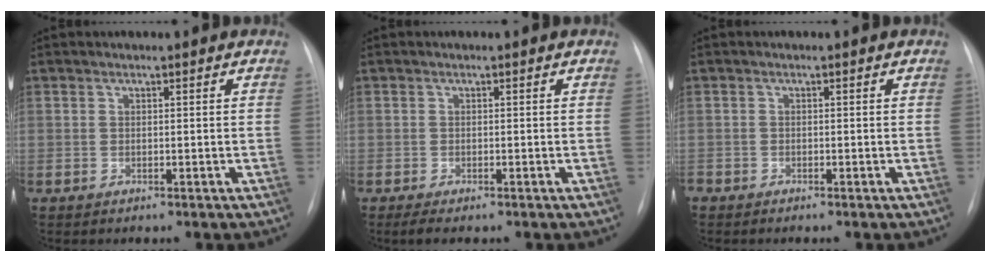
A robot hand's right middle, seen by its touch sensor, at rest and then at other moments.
{"total": 2.7, "force": [-1.9, 0.6, 1.7], "torque": [-0.028, -0.008, -0.027]}
{"total": 0.8, "force": [-0.8, 0.1, 0.1], "torque": [-0.006, -0.002, -0.016]}